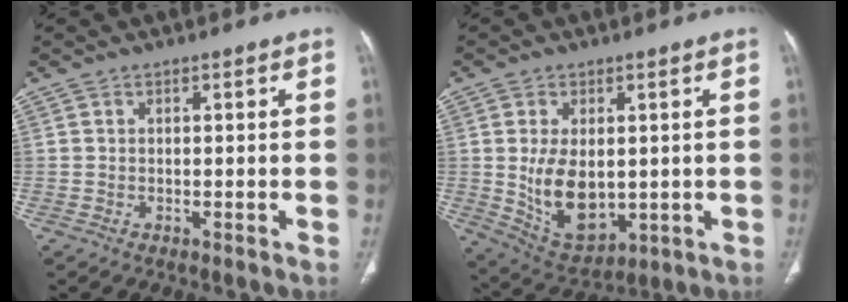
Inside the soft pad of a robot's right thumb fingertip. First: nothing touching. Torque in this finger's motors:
{"motor_torque": [-0.69, 0.72, 0.59, 0.84, 0.31]}